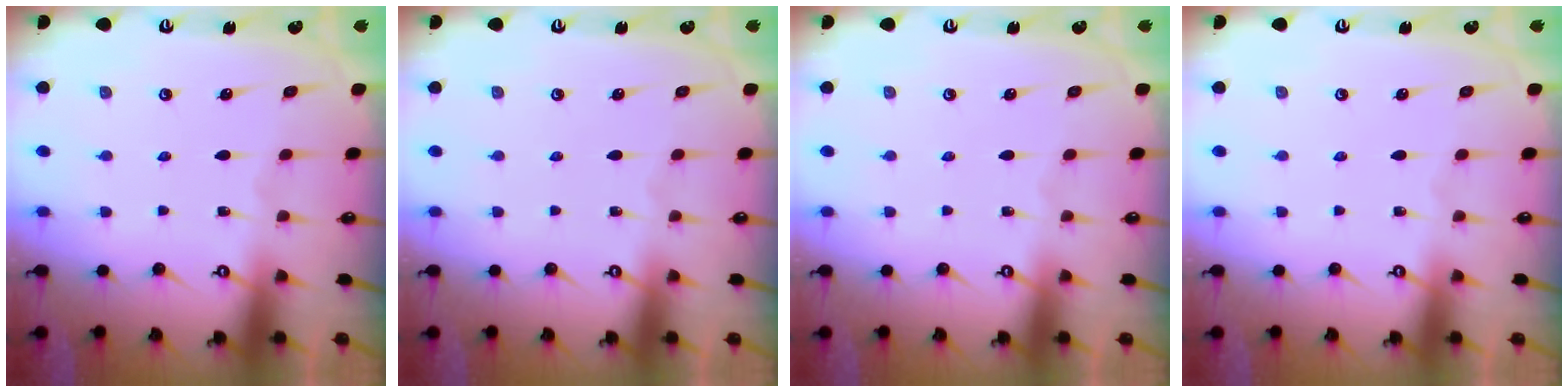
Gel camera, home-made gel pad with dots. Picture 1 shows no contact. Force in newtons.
{"total": 0.0}
{"total": 0.0}
{"total": 0.0}